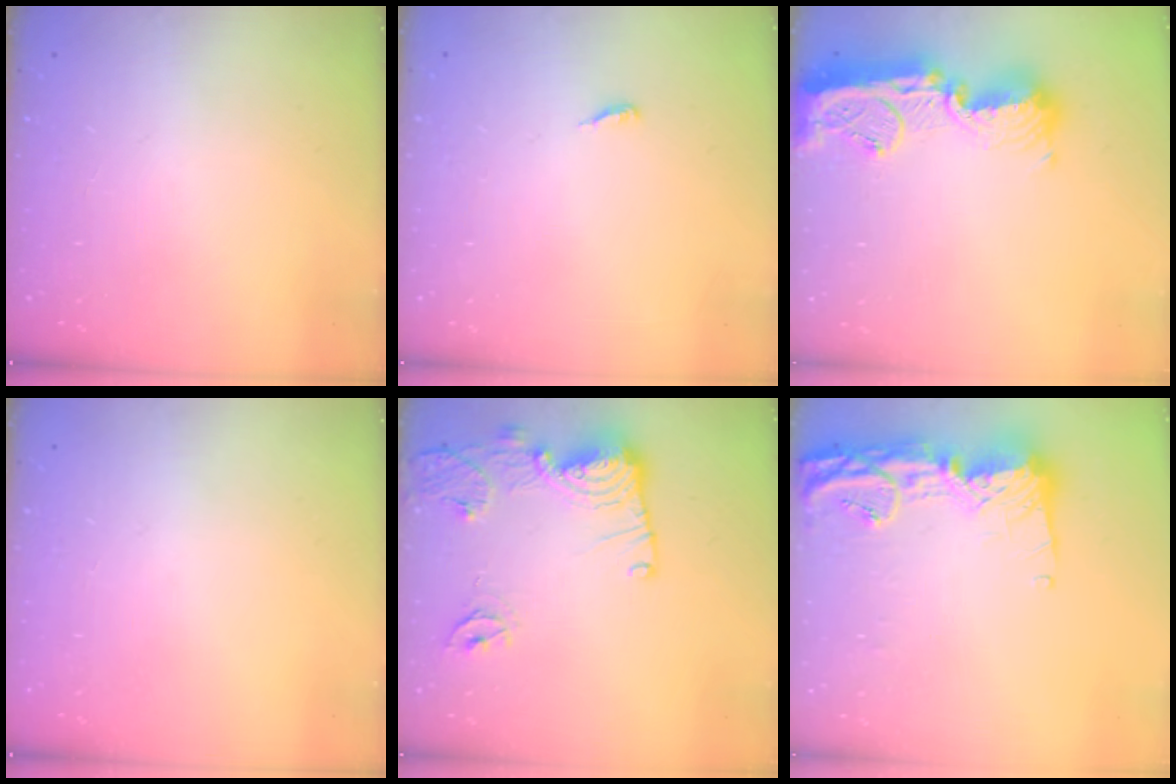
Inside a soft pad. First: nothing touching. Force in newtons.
{"total": 3.2, "press": 3.2, "slide": 0.2}
{"total": 16.6, "press": 16.6, "slide": 1.4}
{"total": 0.0}
{"total": 14.3, "press": 14.2, "slide": 1.4}
{"total": 16.7, "press": 16.6, "slide": 1.5}